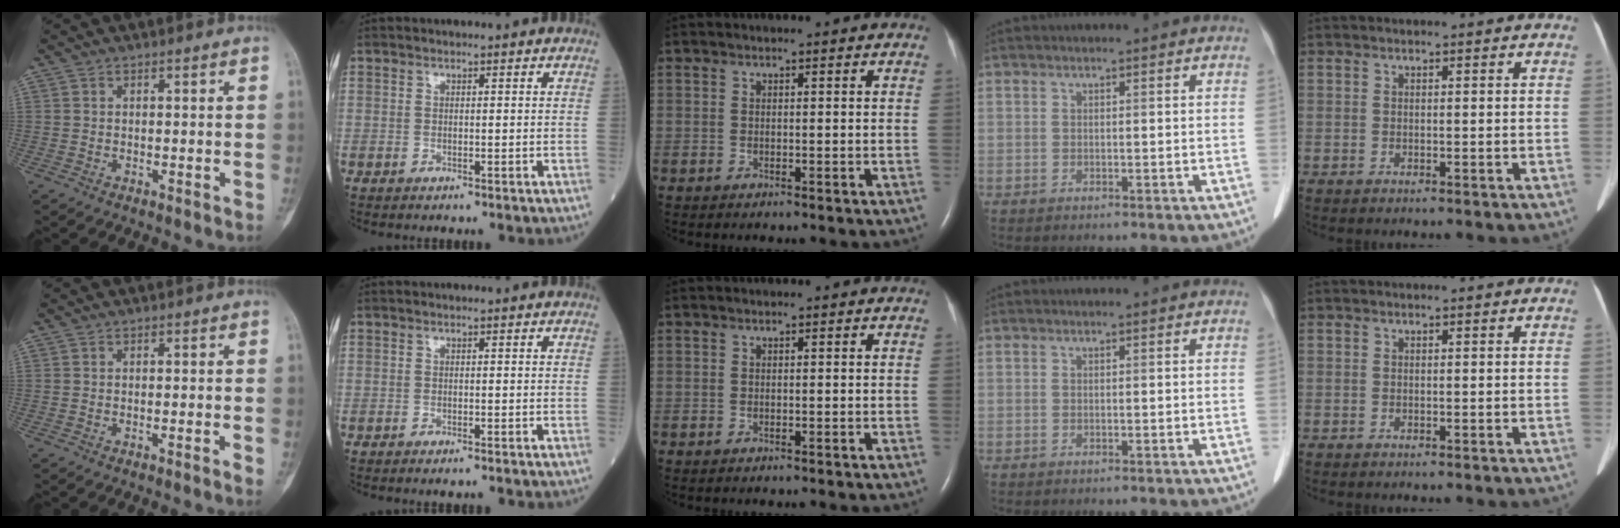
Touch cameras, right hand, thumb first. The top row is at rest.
{"thumb": {"total": 1.0, "force": [-0.4, 0.0, 0.9], "torque": [-0.017, 0.002, -0.006]}, "index": {"total": 1.6, "force": [-1.4, 0.0, 0.8], "torque": [-0.010, -0.002, -0.017]}}